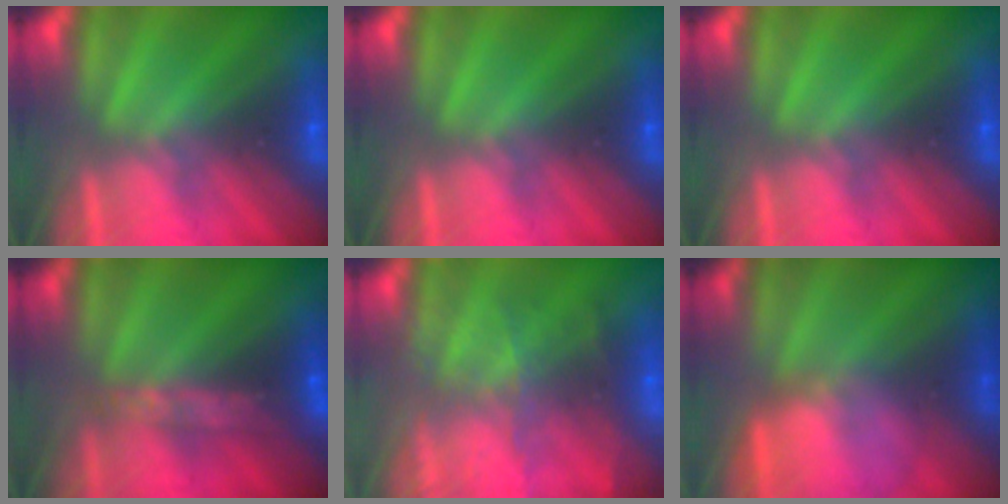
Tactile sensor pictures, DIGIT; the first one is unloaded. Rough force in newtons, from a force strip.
{"total": 0.0}
{"total": 0.0}
{"total": 7.6}
{"total": 11.8}
{"total": 3.7}